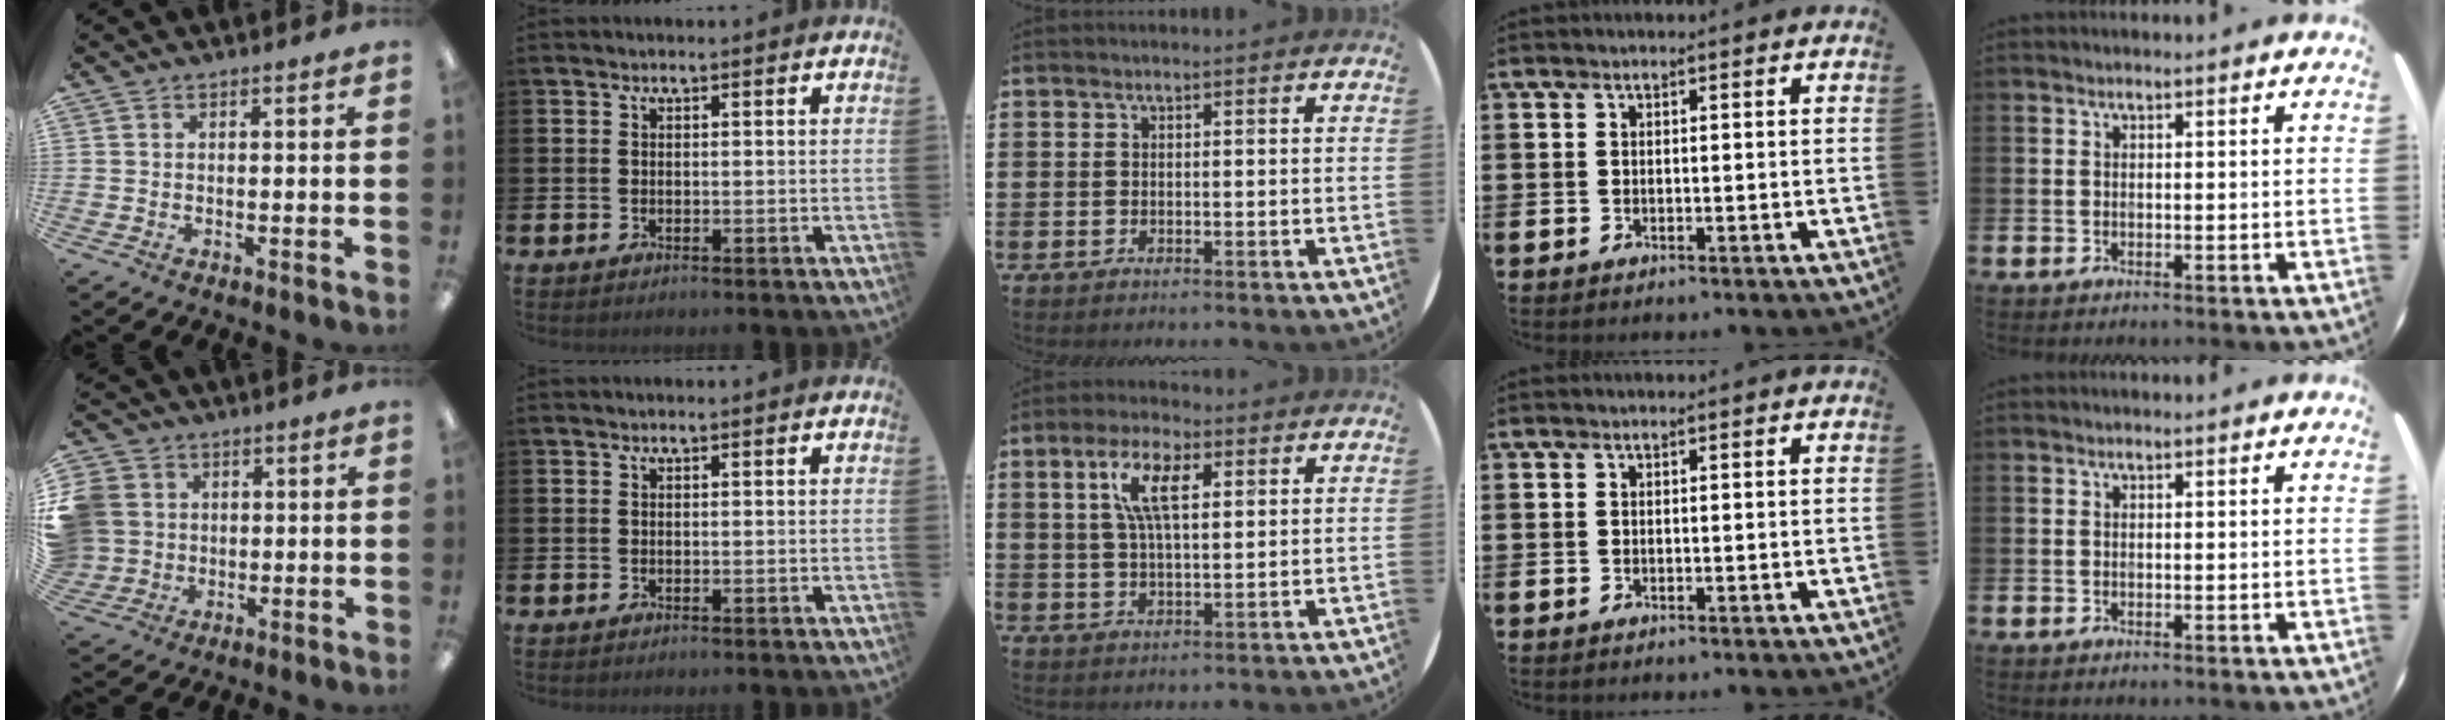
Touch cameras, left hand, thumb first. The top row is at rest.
{"thumb": {"total": 9.8, "force": [2.0, 9.2, 2.5], "torque": [-0.082, 0.001, 0.044]}, "middle": {"total": 7.7, "force": [3.4, 2.8, 6.2], "torque": [-0.127, 0.009, 0.057]}}